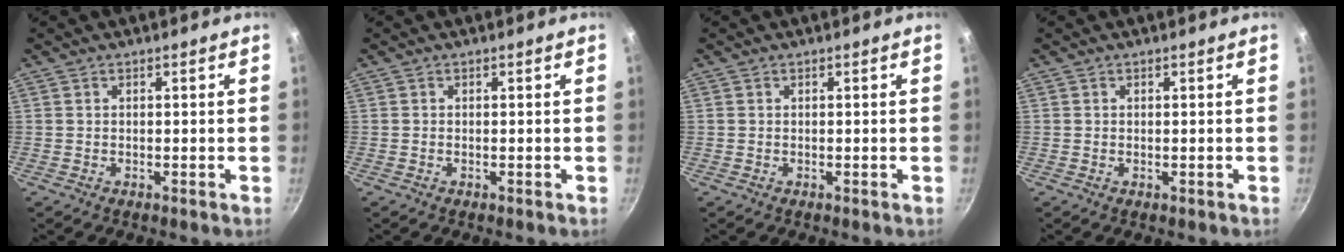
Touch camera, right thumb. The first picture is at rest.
{"total": 0.0}
{"total": 0.0}
{"total": 0.0}